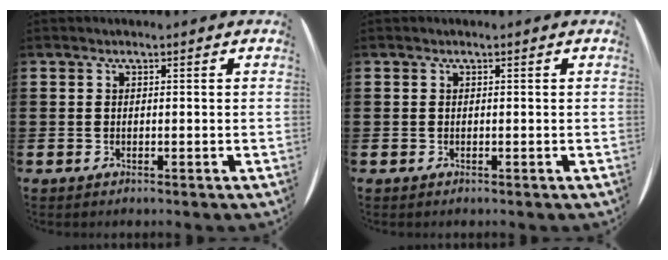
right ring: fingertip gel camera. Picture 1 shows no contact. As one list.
[{"total": 0.0}]